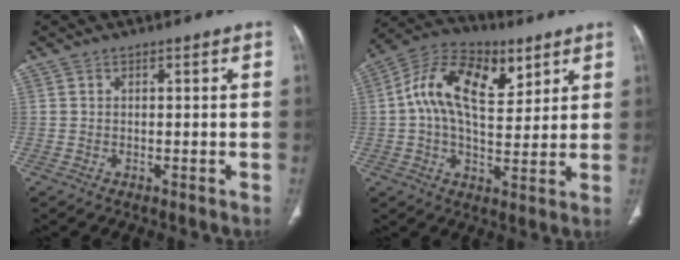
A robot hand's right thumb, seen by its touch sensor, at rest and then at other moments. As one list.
[{"total": 16.5, "force": [5.3, 9.3, 12.5], "torque": [-0.189, 0.001, 0.081]}]